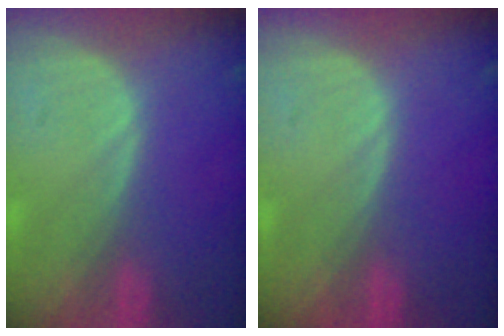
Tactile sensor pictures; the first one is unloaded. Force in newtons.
{"total": 0.0}